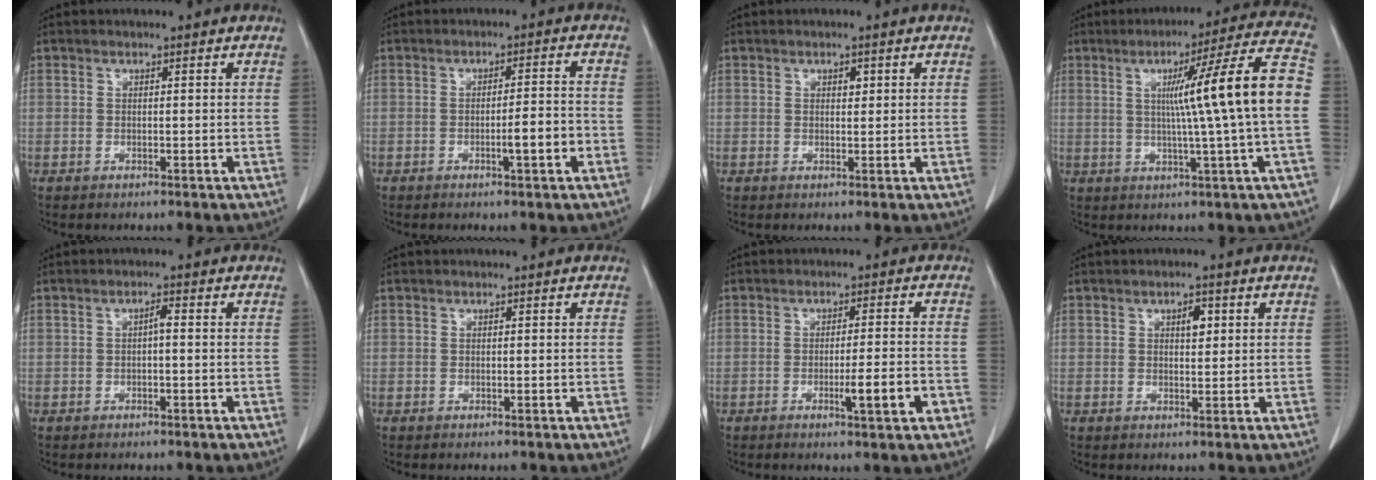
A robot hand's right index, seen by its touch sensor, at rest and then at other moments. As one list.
[{"total": 4.3, "force": [-1.7, 0.2, 4.0], "torque": [-0.057, 0.000, -0.025]}, {"total": 1.1, "force": [0.5, 0.6, 0.8], "torque": [-0.012, -0.001, 0.006]}, {"total": 15.3, "force": [0.7, -2.3, 15.1], "torque": [-0.213, 0.011, 0.006]}, {"total": 1.3, "force": [-0.1, 0.3, 1.3], "torque": [-0.024, 0.004, -0.001]}, {"total": 0.0}, {"total": 5.3, "force": [-2.1, 0.2, 4.9], "torque": [-0.073, -0.003, -0.027]}, {"total": 2.4, "force": [0.9, 1.1, 1.9], "torque": [-0.030, -0.001, 0.013]}]